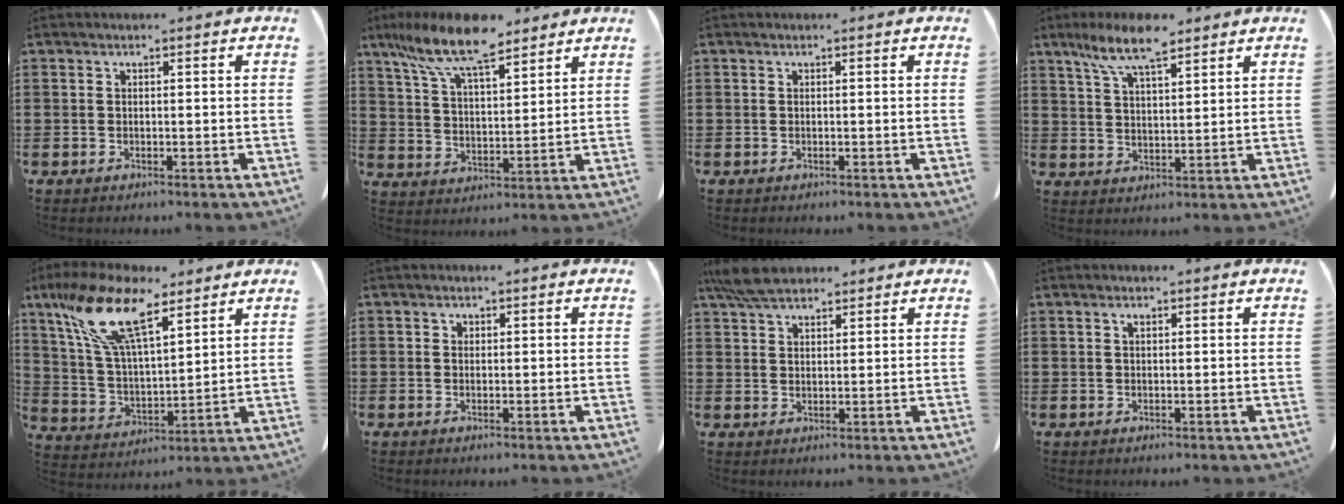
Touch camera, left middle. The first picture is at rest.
{"total": 11.7, "force": [9.1, 2.8, 6.8], "torque": [-0.156, -0.025, 0.164]}
{"total": 0.0}
{"total": 8.8, "force": [6.5, 2.2, 5.6], "torque": [-0.122, -0.009, 0.117]}
{"total": 14.6, "force": [9.5, 4.7, 10.1], "torque": [-0.238, -0.023, 0.166]}
{"total": 0.7, "force": [0.3, 0.6, 0.1], "torque": [-0.005, 0.002, 0.006]}
{"total": 5.8, "force": [4.7, 1.9, 2.8], "torque": [-0.067, -0.001, 0.090]}
{"total": 0.9, "force": [0.4, 0.3, 0.7], "torque": [-0.009, -0.001, 0.006]}